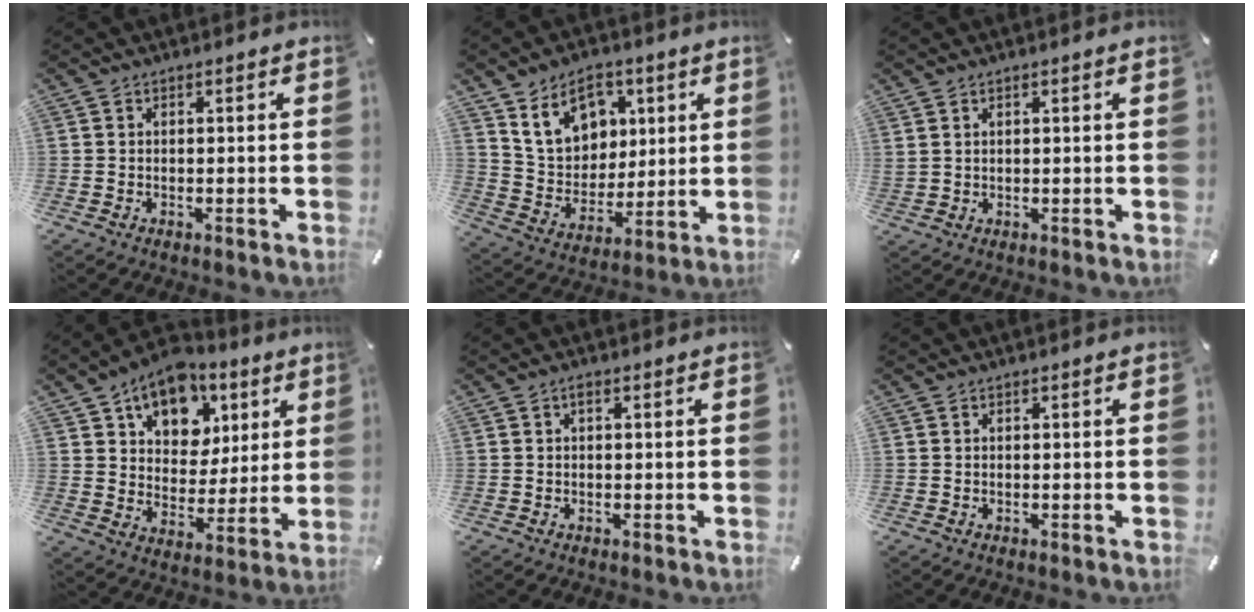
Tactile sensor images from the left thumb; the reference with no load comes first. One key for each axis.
{"total": 13.1, "fx": 6.6, "fy": 10.0, "fz": 5.4, "tx": -0.102, "ty": -0.023, "tz": 0.131}
{"total": 0.8, "fx": 0.6, "fy": 0.0, "fz": 0.6, "tx": -0.012, "ty": -0.001, "tz": 0.012}
{"total": 14.0, "fx": 8.1, "fy": 9.8, "fz": 6.0, "tx": -0.086, "ty": -0.045, "tz": 0.145}
{"total": 0.8, "fx": 0.1, "fy": 0.3, "fz": 0.7, "tx": -0.015, "ty": 0.004, "tz": 0.001}
{"total": 0.0}